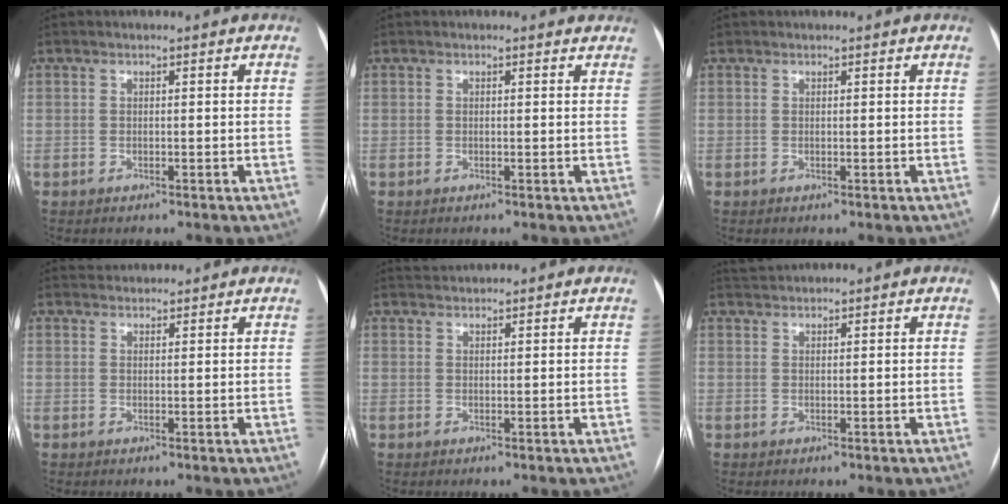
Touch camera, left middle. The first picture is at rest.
{"total": 2.0, "force": [1.9, 0.8, 0.1], "torque": [-0.003, 0.000, 0.004]}
{"total": 0.0}
{"total": 2.3, "force": [2.2, 0.6, -0.1], "torque": [0.000, 0.023, 0.037]}
{"total": 1.8, "force": [1.8, 0.0, -0.2], "torque": [-0.005, 0.017, 0.038]}
{"total": 2.0, "force": [2.0, 0.1, 0.0], "torque": [-0.008, 0.021, 0.042]}